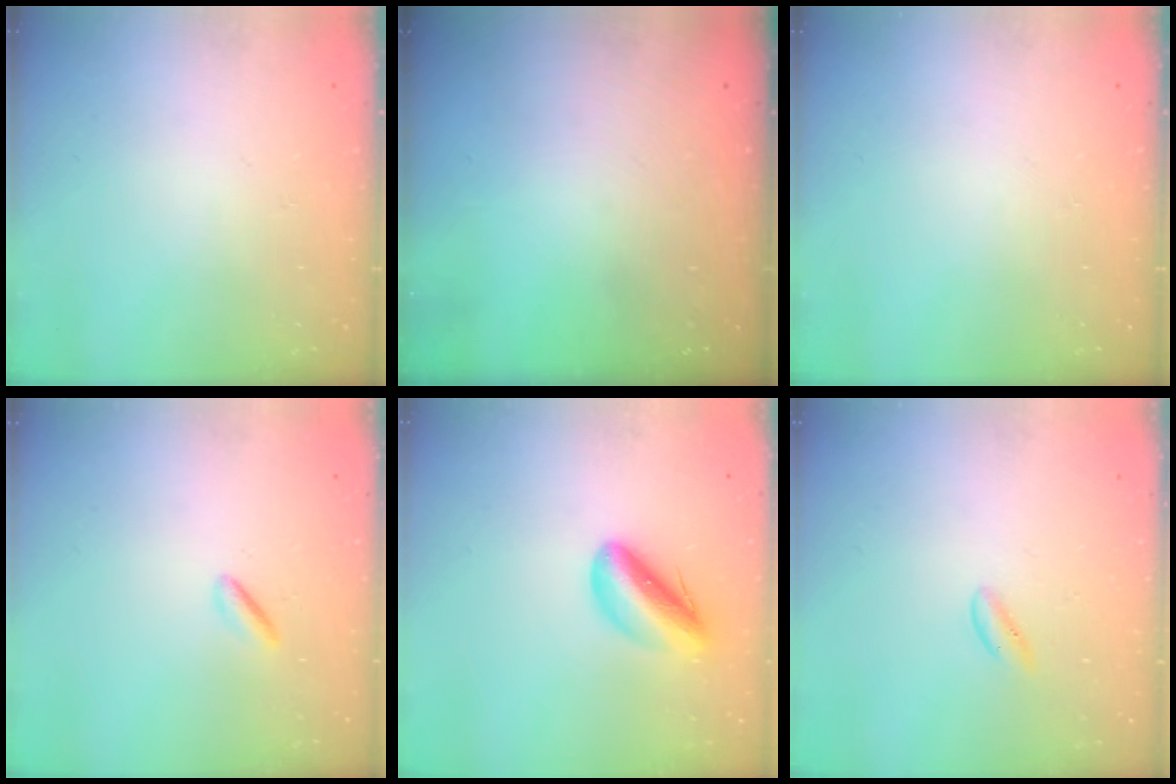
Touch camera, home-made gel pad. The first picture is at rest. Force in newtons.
{"total": 0.0}
{"total": 0.0}
{"total": 1.9, "press": 1.7, "slide": 0.7}
{"total": 9.7, "press": 9.3, "slide": 2.8}
{"total": 0.0}